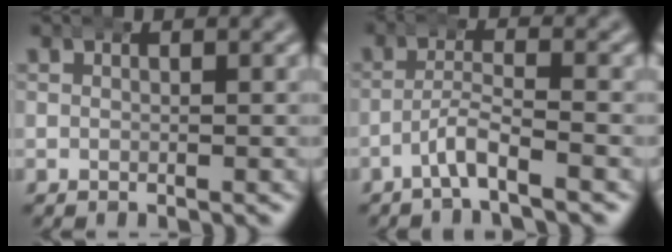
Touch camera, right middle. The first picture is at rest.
{"total": 2.8, "force": [-2.3, 0.2, 1.7], "torque": [-0.024, 0.007, -0.046]}